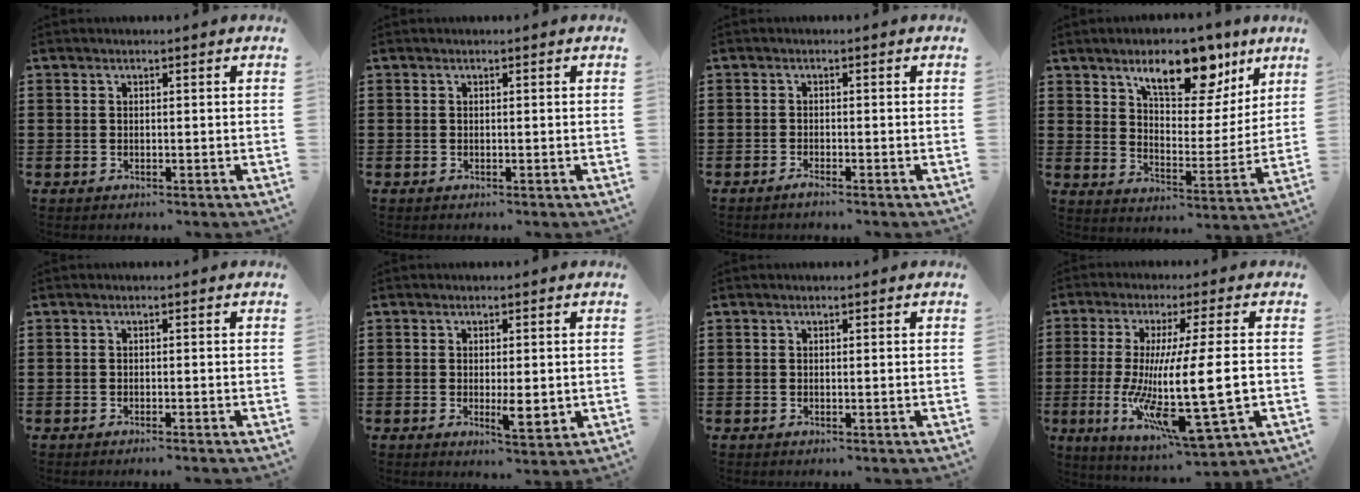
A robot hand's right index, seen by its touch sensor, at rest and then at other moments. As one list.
[{"total": 0.0}, {"total": 1.1, "force": [-1.0, 0.0, 0.5], "torque": [-0.010, -0.003, -0.019]}, {"total": 12.5, "force": [8.1, 5.3, 7.9], "torque": [-0.123, -0.025, 0.137]}, {"total": 0.6, "force": [-0.5, -0.1, 0.2], "torque": [-0.005, -0.002, -0.011]}, {"total": 3.9, "force": [-0.5, 1.3, 3.7], "torque": [-0.071, -0.001, -0.011]}, {"total": 0.0}, {"total": 16.9, "force": [-1.5, 3.1, 16.5], "torque": [-0.313, -0.018, -0.023]}]